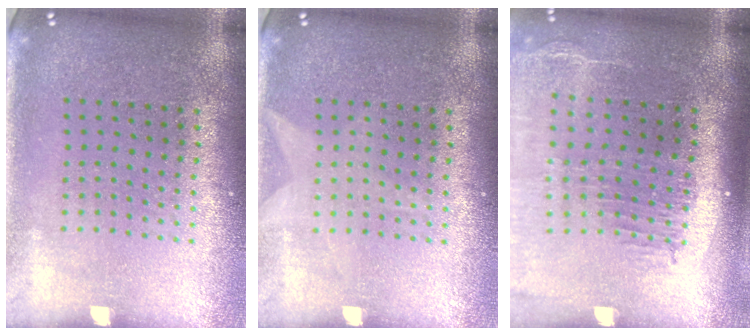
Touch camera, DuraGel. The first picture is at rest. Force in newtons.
{"total": 0.8, "press": 0.8, "slide": 0.1}
{"total": 2.5, "press": 2.0, "slide": 1.5}